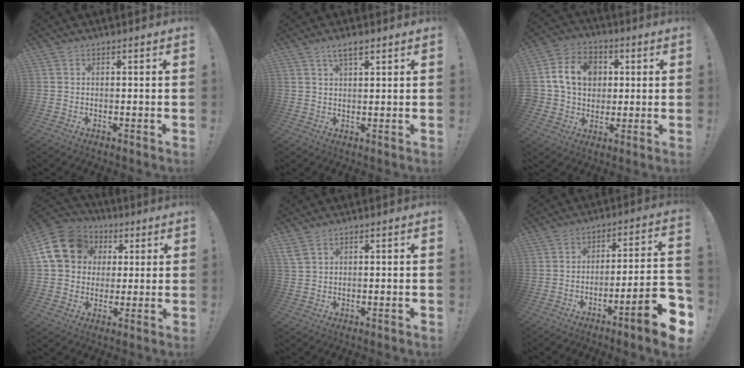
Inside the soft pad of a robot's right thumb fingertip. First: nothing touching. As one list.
[{"total": 4.0, "force": [2.4, 1.2, 2.9], "torque": [-0.050, -0.009, 0.041]}, {"total": 14.2, "force": [2.9, 12.0, 7.2], "torque": [-0.109, 0.009, 0.063]}, {"total": 15.9, "force": [4.1, 13.2, 7.8], "torque": [-0.135, 0.000, 0.085]}, {"total": 2.7, "force": [1.6, 1.2, 1.9], "torque": [-0.045, 0.001, 0.034]}, {"total": 12.8, "force": [-6.9, 0.9, 10.7], "torque": [-0.155, 0.034, -0.107]}]